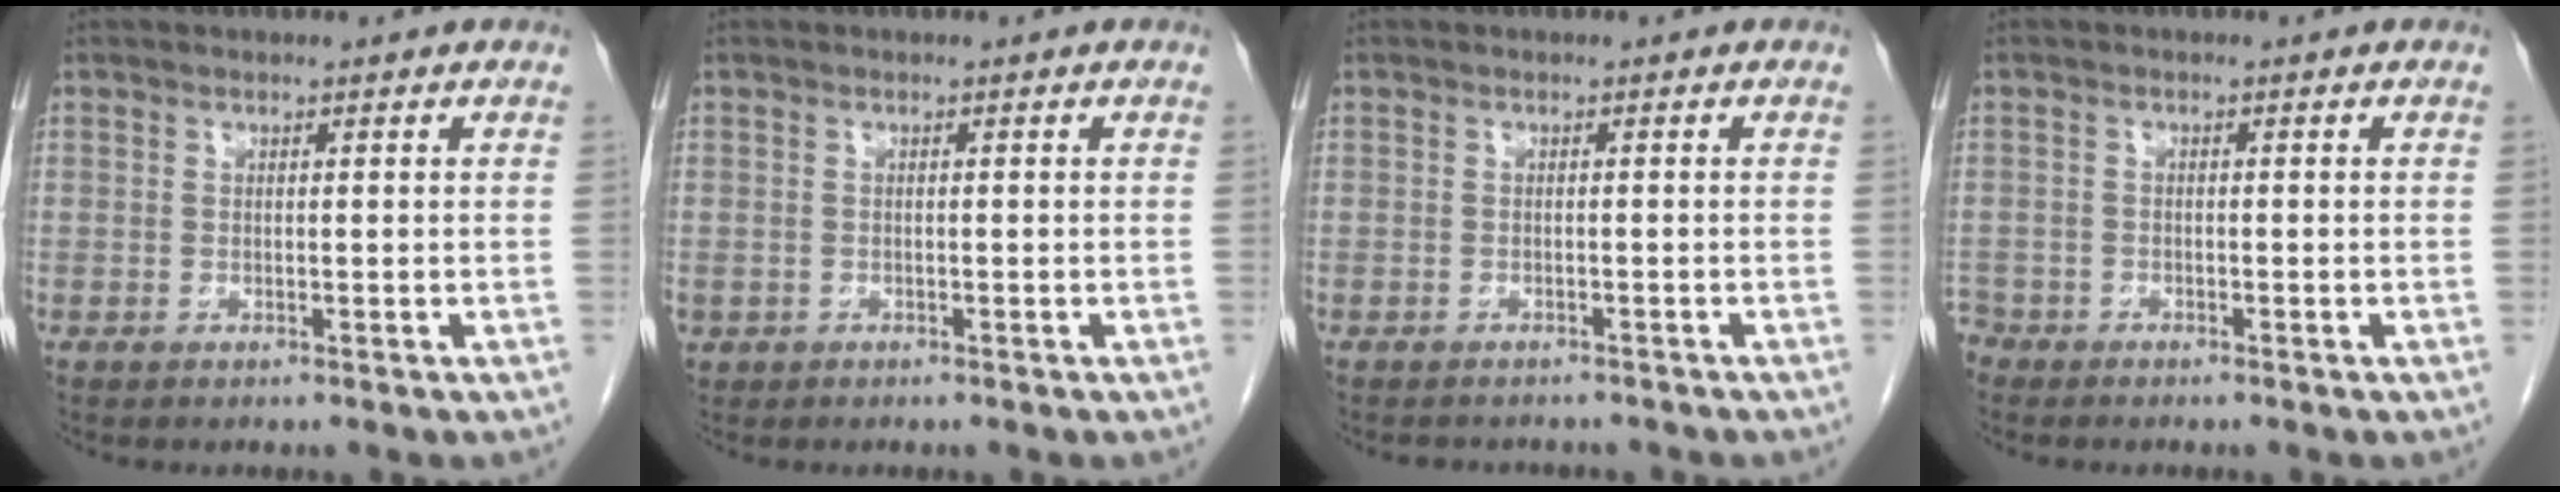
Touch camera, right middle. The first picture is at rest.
{"total": 0.9, "force": [-0.3, 0.8, 0.1], "torque": [-0.007, 0.004, 0.003]}
{"total": 4.9, "force": [-4.4, 1.8, 1.3], "torque": [-0.015, 0.001, -0.050]}
{"total": 2.3, "force": [-2.1, 1.0, 0.0], "torque": [0.000, 0.000, -0.039]}